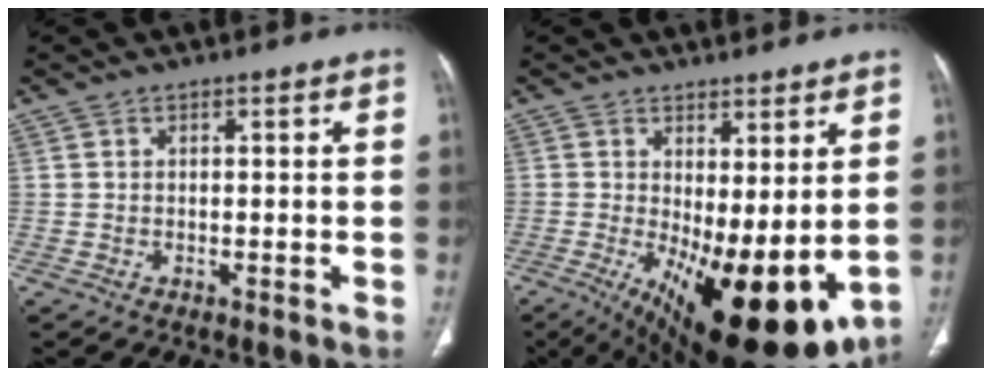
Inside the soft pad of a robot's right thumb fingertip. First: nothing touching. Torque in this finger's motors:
{"motor_torque": [0.85, 3.14, 0.36, -0.11, 0.23]}